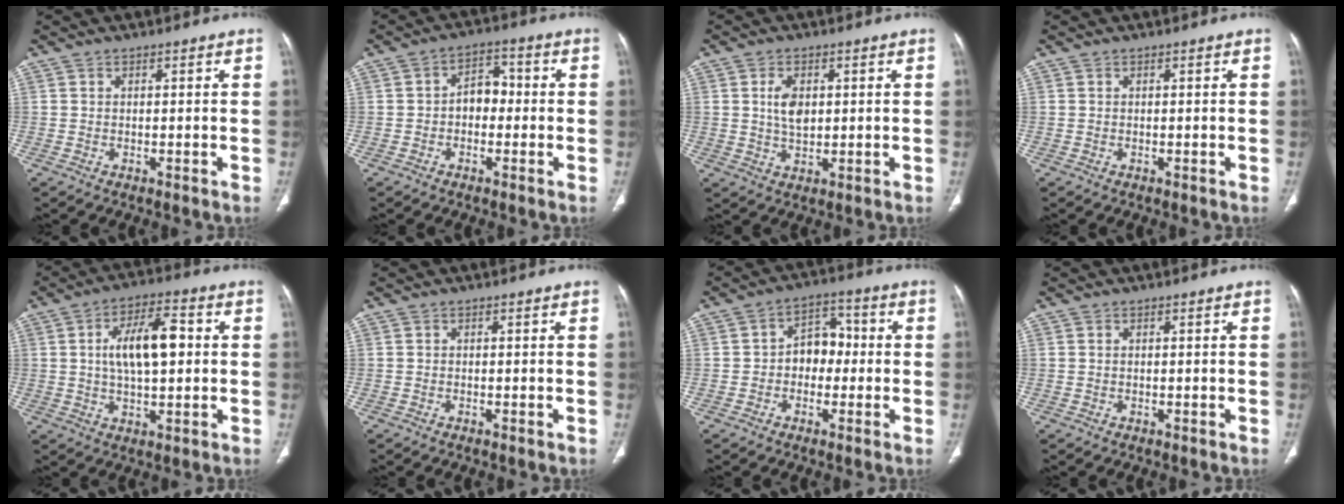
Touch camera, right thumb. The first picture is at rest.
{"total": 5.4, "force": [-0.7, 4.0, 3.6], "torque": [-0.032, 0.023, -0.023]}
{"total": 5.1, "force": [1.1, 3.0, 4.0], "torque": [-0.067, -0.006, 0.024]}
{"total": 0.0}
{"total": 11.8, "force": [1.4, 5.4, 10.4], "torque": [-0.168, 0.013, 0.021]}
{"total": 0.0}
{"total": 7.3, "force": [-0.6, 5.5, 4.7], "torque": [-0.035, 0.030, -0.022]}
{"total": 0.0}